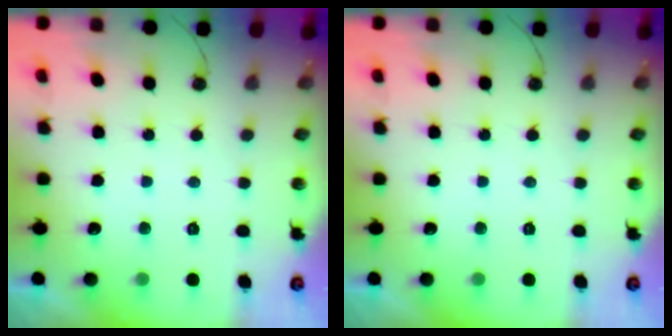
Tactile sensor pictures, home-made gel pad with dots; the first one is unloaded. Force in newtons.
{"total": 0.0}